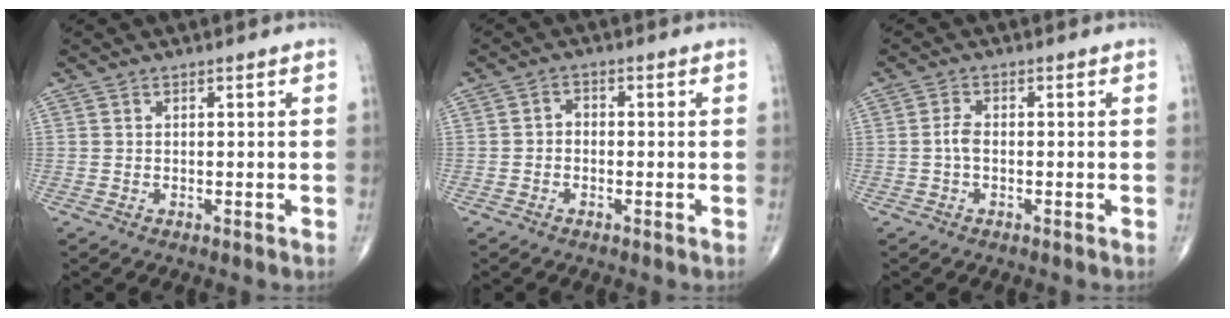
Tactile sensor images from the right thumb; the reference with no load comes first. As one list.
[{"total": 1.9, "force": [-0.5, 1.4, 1.1], "torque": [-0.010, 0.009, -0.015]}, {"total": 2.1, "force": [-0.4, 1.1, 1.7], "torque": [-0.035, 0.005, -0.012]}]